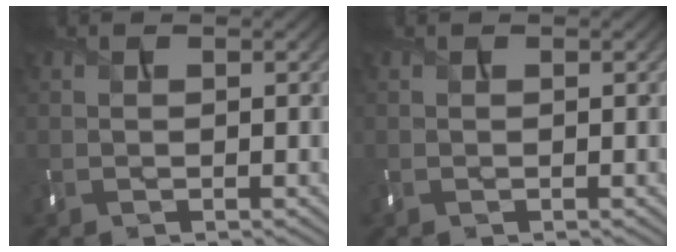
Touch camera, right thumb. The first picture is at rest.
{"total": 0.0}